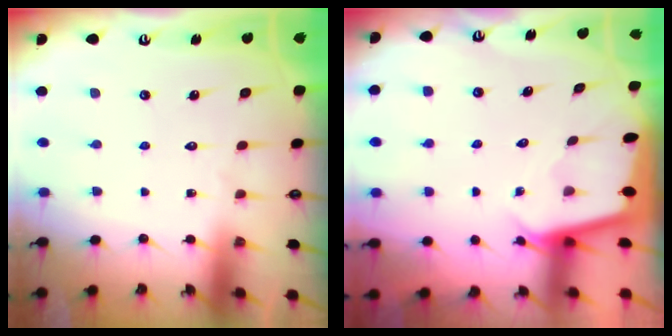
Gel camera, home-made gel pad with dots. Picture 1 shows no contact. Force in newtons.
{"total": 2.0, "press": 2.0, "slide": 0.1}